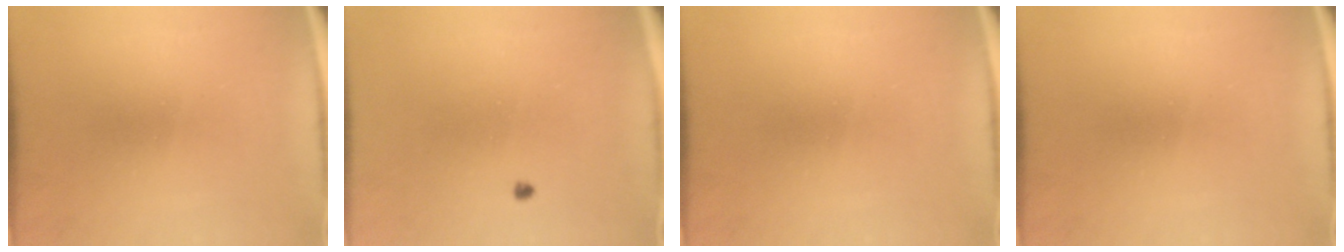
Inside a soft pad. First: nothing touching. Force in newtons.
{"total": 0.7}
{"total": 0.0}
{"total": 0.0}